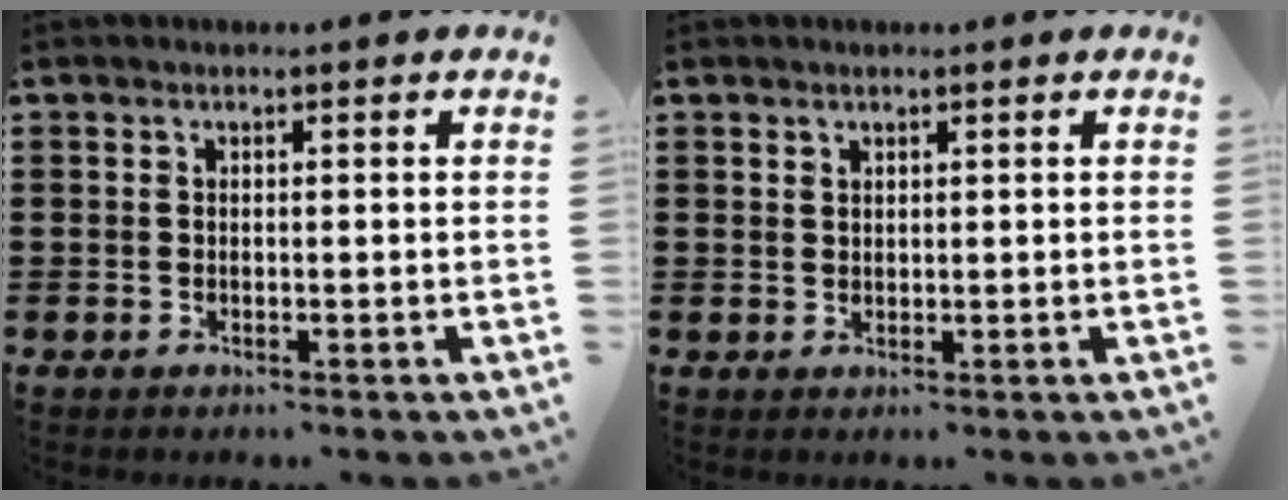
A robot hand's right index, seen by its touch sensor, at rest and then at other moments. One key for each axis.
{"total": 1.0, "fx": 0.9, "fy": 0.6, "fz": 0.1, "tx": -0.003, "ty": 0.002, "tz": 0.017}